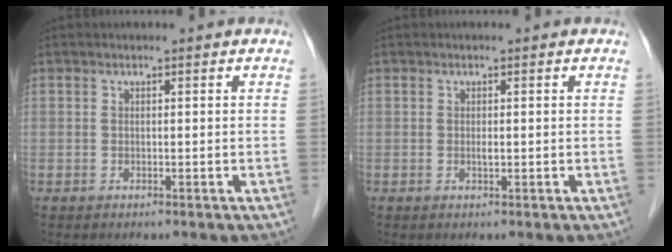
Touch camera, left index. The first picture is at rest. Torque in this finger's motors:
{"motor_torque": [0.11, 0.21, 0.00, 0.00]}